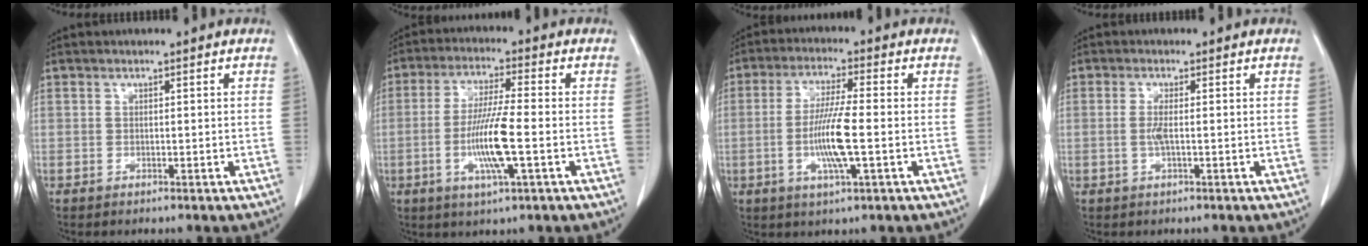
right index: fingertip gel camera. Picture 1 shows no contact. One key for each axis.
{"total": 9.6, "fx": -2.3, "fy": 0.3, "fz": 9.3, "tx": -0.184, "ty": -0.011, "tz": -0.046}
{"total": 8.7, "fx": -1.7, "fy": 0.4, "fz": 8.5, "tx": -0.168, "ty": -0.008, "tz": -0.035}
{"total": 3.0, "fx": -0.3, "fy": 0.2, "fz": 3.0, "tx": -0.069, "ty": -0.002, "tz": -0.007}